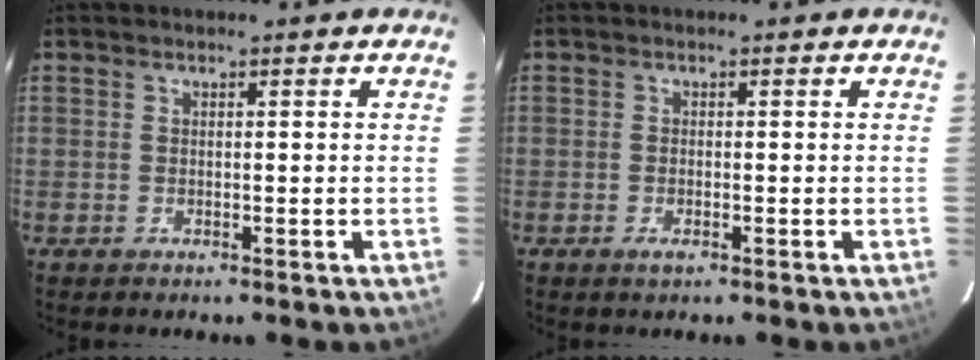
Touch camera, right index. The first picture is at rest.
{"total": 1.4, "force": [-0.9, 0.7, 1.0], "torque": [-0.020, -0.002, -0.016]}